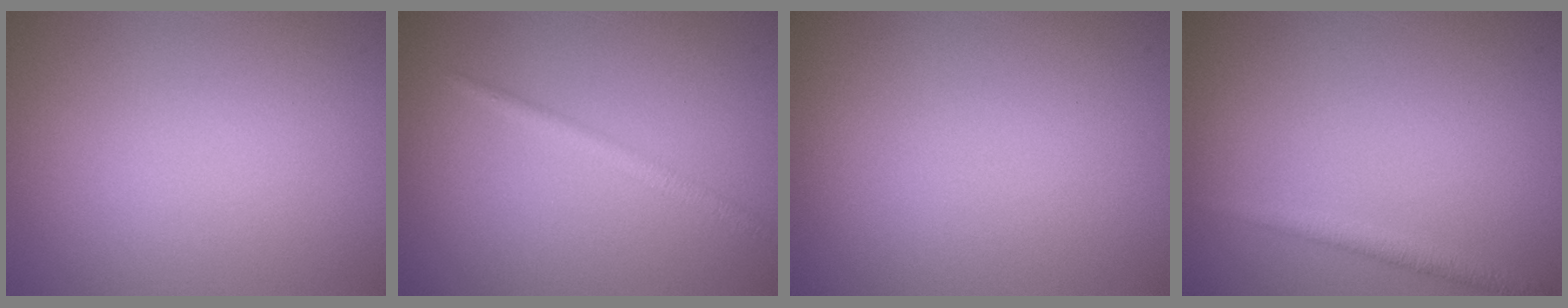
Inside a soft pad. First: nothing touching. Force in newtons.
{"total": 1.4, "press": 1.4, "slide": 0.1}
{"total": 0.0}
{"total": 1.6, "press": 1.6, "slide": 0.0}